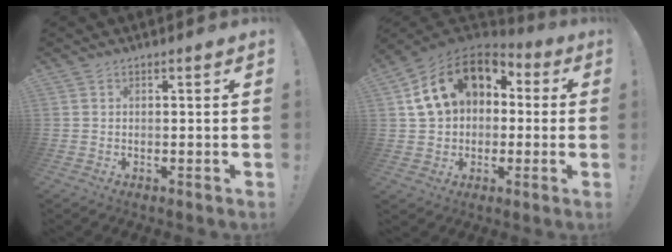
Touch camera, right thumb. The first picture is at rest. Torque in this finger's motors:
{"motor_torque": [2.01, 3.01, 0.97, -0.68, 0.13]}